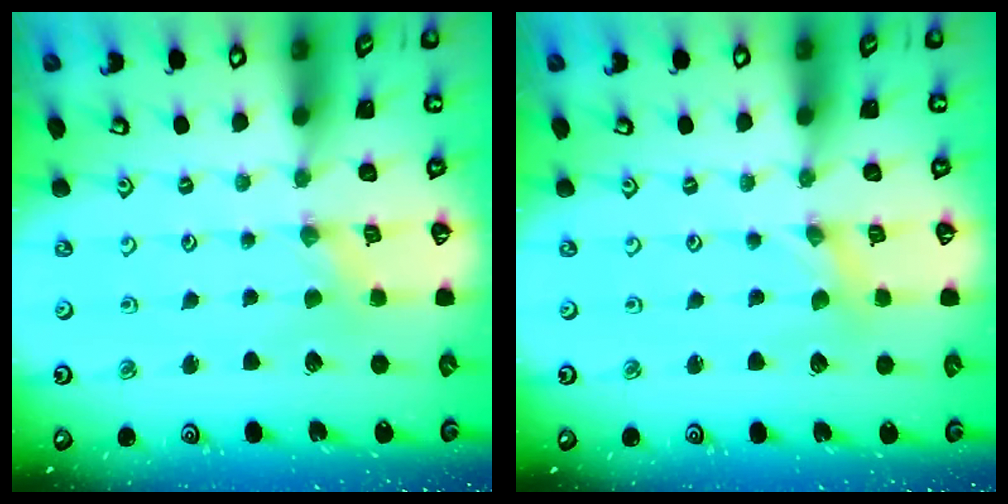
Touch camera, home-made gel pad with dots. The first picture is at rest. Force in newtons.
{"total": 0.0}